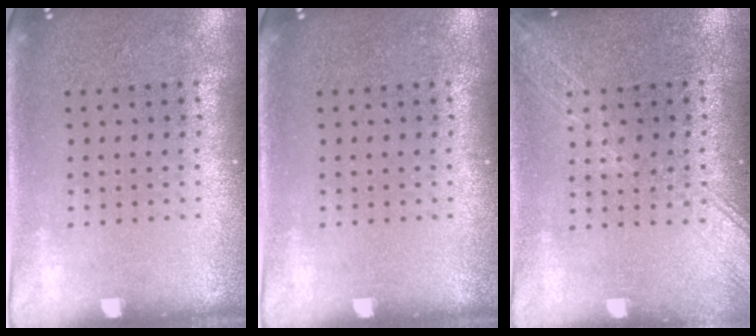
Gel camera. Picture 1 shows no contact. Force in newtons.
{"total": 0.0}
{"total": 1.8, "press": 1.7, "slide": 0.2}